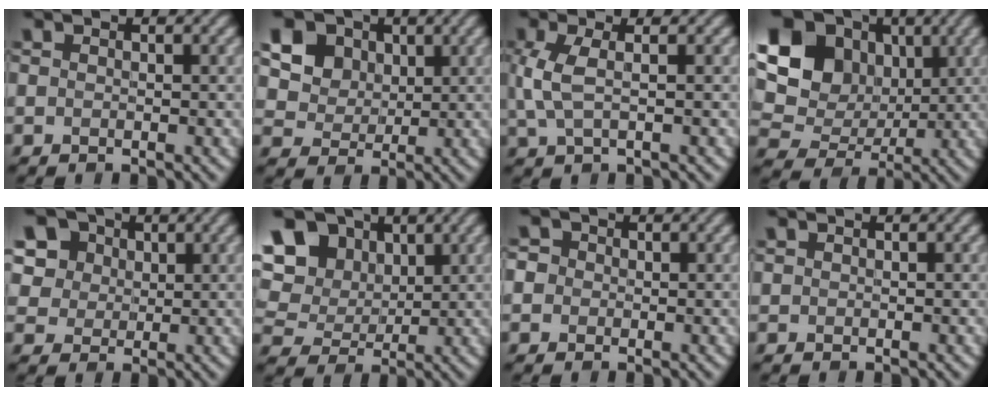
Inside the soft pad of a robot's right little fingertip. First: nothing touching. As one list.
[{"total": 13.7, "force": [6.1, 10.7, 6.0], "torque": [-0.164, 0.024, 0.118]}, {"total": 3.1, "force": [0.0, 1.0, 2.9], "torque": [-0.066, 0.001, 0.004]}, {"total": 14.0, "force": [3.9, 11.4, 7.1], "torque": [-0.174, 0.038, 0.064]}, {"total": 9.7, "force": [4.7, 7.3, 4.3], "torque": [-0.100, 0.024, 0.073]}, {"total": 11.6, "force": [5.2, 8.4, 6.0], "torque": [-0.121, 0.026, 0.086]}, {"total": 2.0, "force": [0.4, 1.8, 0.6], "torque": [-0.003, 0.012, 0.000]}, {"total": 0.0}]